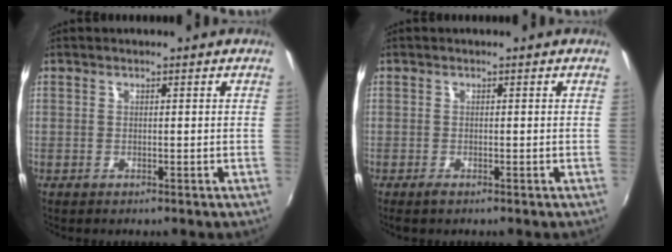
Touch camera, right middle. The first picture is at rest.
{"total": 1.0, "force": [-0.7, 0.2, 0.6], "torque": [-0.012, -0.004, -0.015]}